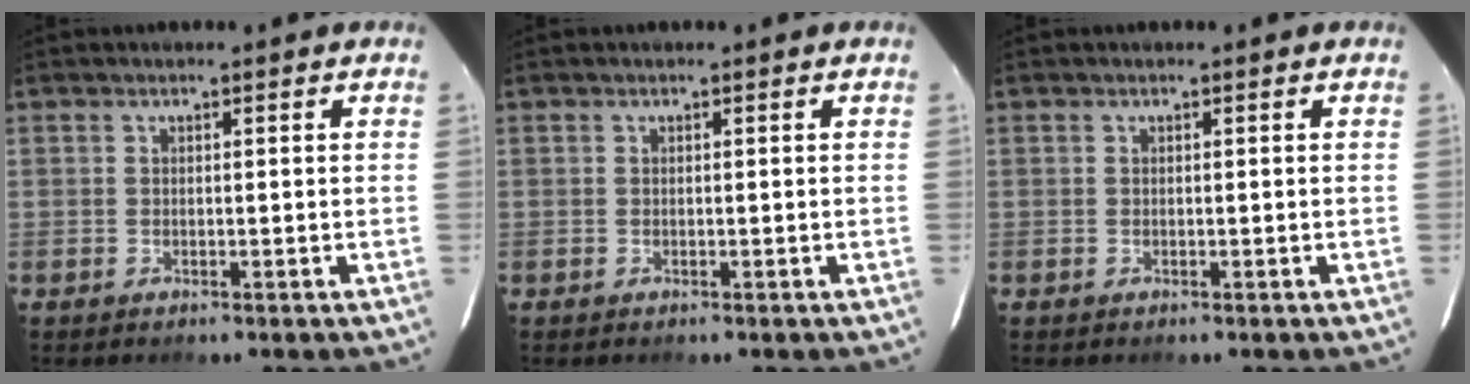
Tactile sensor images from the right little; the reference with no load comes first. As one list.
[{"total": 0.0}, {"total": 0.0}]